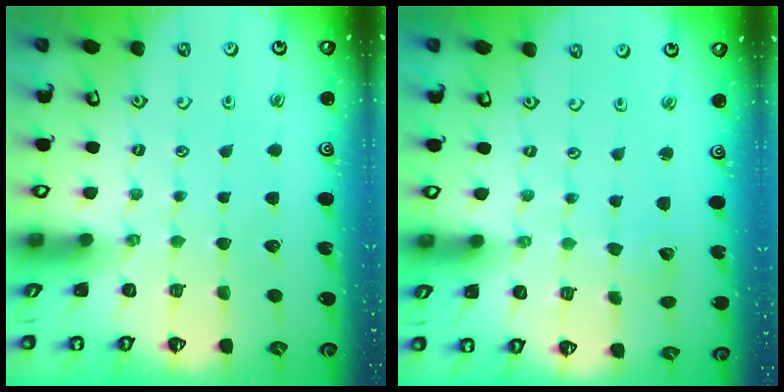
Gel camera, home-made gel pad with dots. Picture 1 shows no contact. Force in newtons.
{"total": 2.5, "press": 2.5, "slide": 0.4}